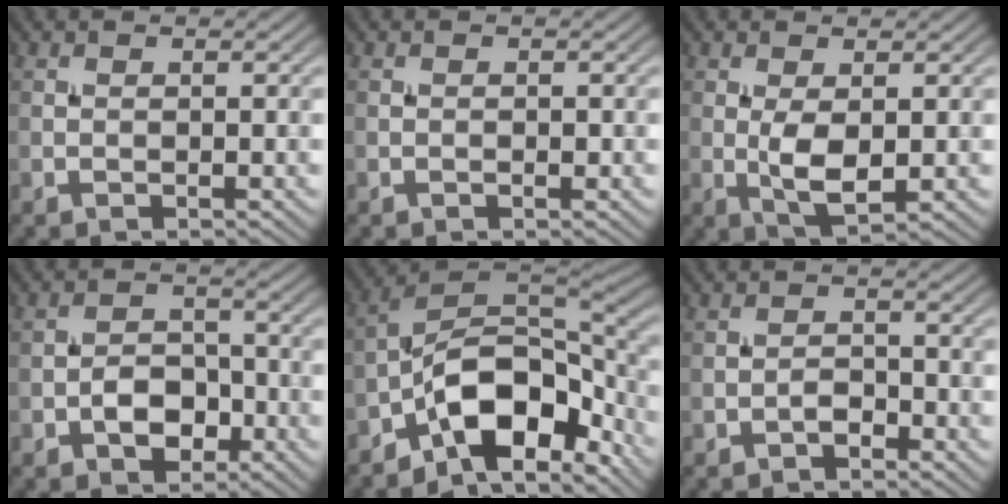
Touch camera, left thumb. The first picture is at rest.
{"total": 0.6, "force": [-0.2, 0.2, 0.5], "torque": [-0.007, 0.000, -0.003]}
{"total": 3.9, "force": [0.0, 1.6, 3.6], "torque": [-0.074, -0.005, 0.004]}
{"total": 4.6, "force": [-2.1, 3.1, 2.7], "torque": [-0.042, 0.005, -0.042]}
{"total": 13.4, "force": [-7.3, 6.3, 9.3], "torque": [-0.145, -0.001, -0.146]}
{"total": 1.8, "force": [-1.3, 0.9, 0.9], "torque": [-0.013, 0.005, -0.027]}